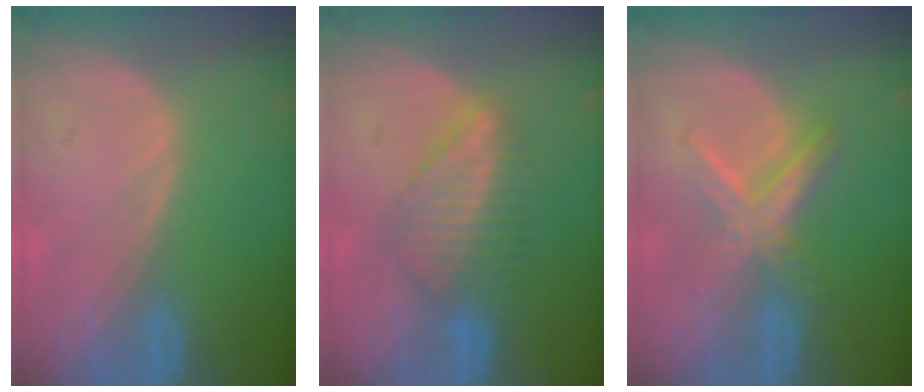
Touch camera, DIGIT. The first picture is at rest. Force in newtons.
{"total": 6.4, "press": 6.4, "slide": 0.1}
{"total": 5.6, "press": 5.6, "slide": 0.0}